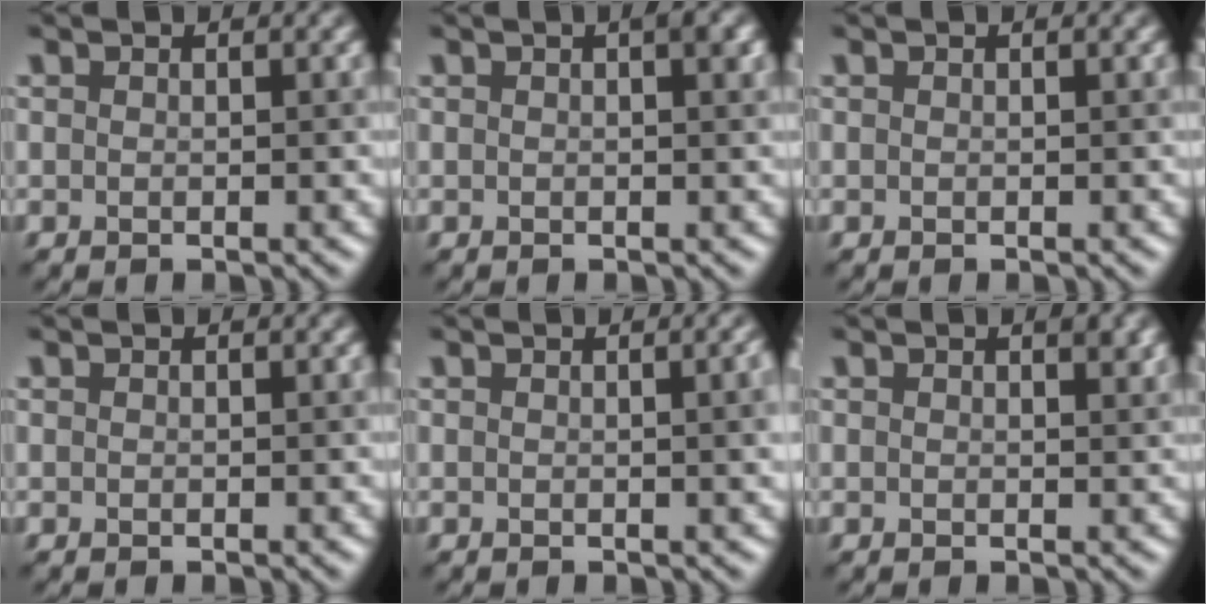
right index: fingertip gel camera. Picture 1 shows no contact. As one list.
[{"total": 1.2, "force": [0.5, 0.1, 1.1], "torque": [-0.016, 0.006, 0.009]}, {"total": 0.0}, {"total": 0.0}, {"total": 3.1, "force": [0.3, 1.2, 2.9], "torque": [-0.012, 0.018, -0.003]}, {"total": 0.6, "force": [0.5, -0.1, 0.4], "torque": [-0.007, 0.003, 0.010]}]